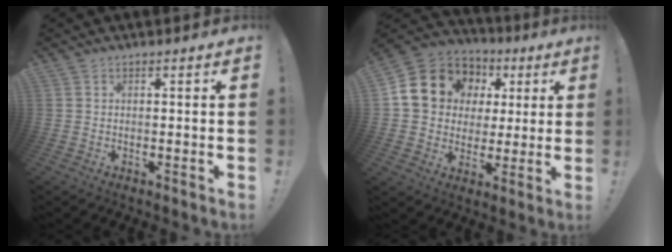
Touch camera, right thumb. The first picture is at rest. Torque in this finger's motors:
{"motor_torque": [2.00, 2.06, 0.71, -0.42, 0.04]}